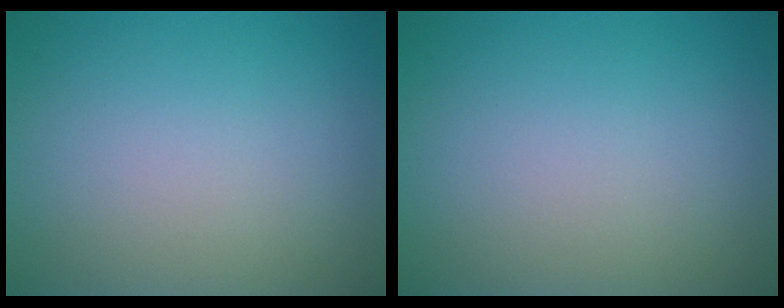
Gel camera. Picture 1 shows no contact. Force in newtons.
{"total": 0.0}